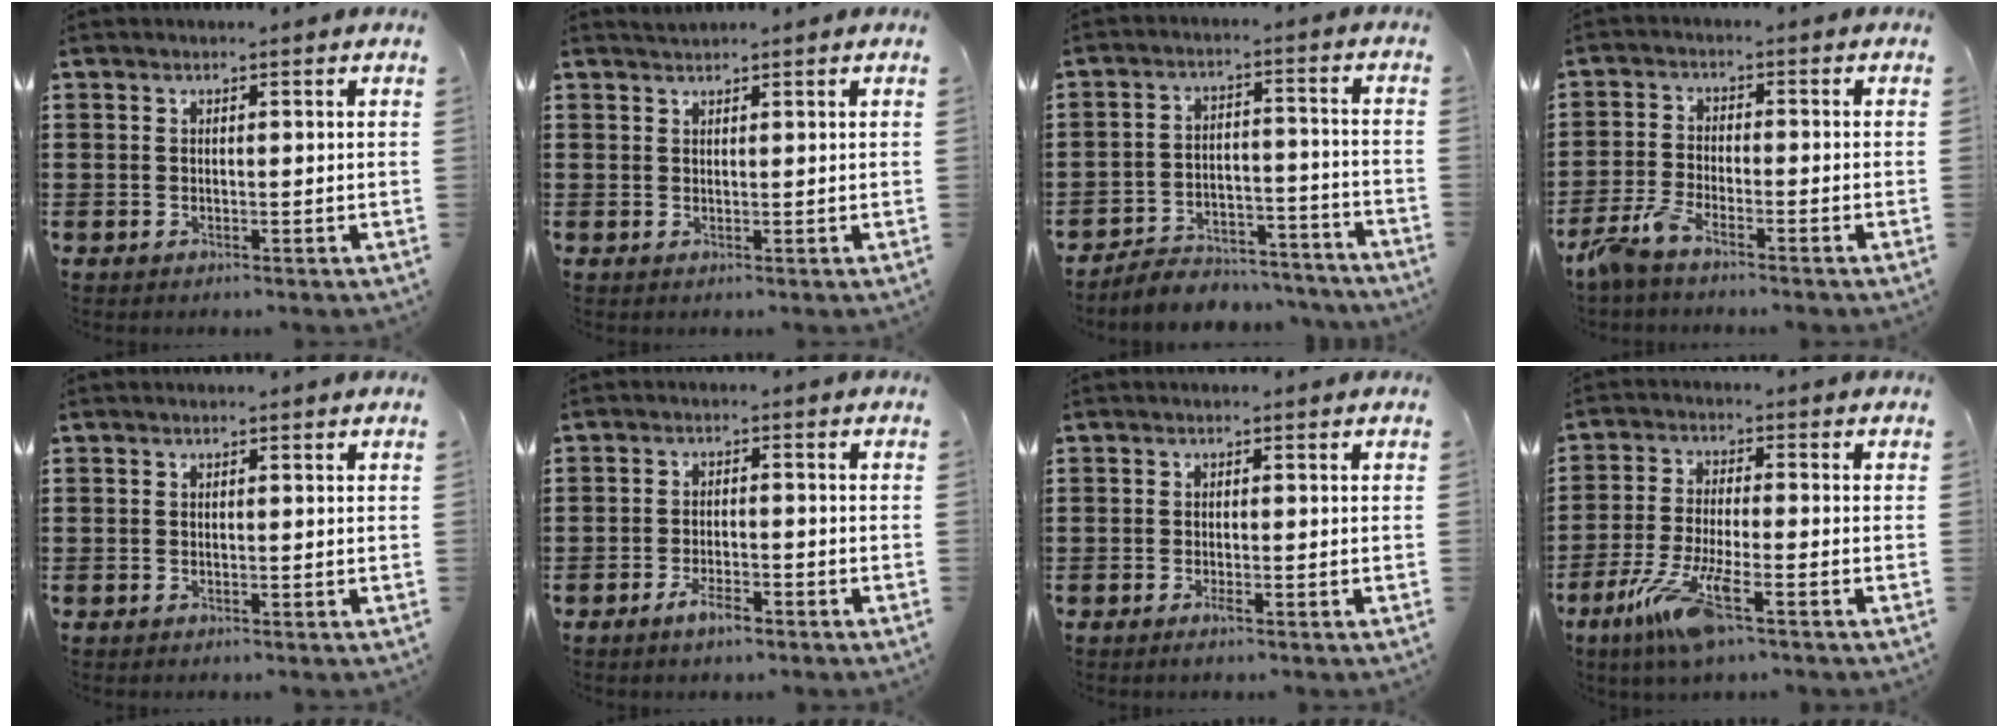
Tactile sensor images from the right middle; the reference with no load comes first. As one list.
[{"total": 1.0, "force": [1.0, -0.1, 0.0], "torque": [-0.002, -0.001, 0.019]}, {"total": 5.6, "force": [-5.5, 1.0, 0.4], "torque": [-0.005, 0.015, -0.112]}, {"total": 4.7, "force": [-3.8, 0.7, 2.6], "torque": [-0.077, -0.009, -0.080]}, {"total": 0.0}, {"total": 3.3, "force": [-2.3, 1.0, 2.1], "torque": [-0.043, 0.003, -0.046]}, {"total": 1.0, "force": [-0.6, 0.1, 0.9], "torque": [-0.015, -0.004, -0.009]}, {"total": 9.4, "force": [-5.2, 1.4, 7.6], "torque": [-0.172, -0.018, -0.102]}]